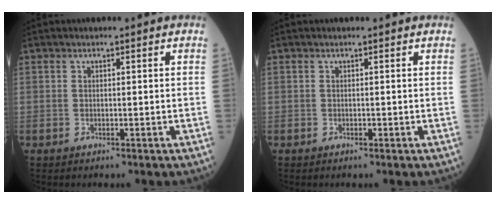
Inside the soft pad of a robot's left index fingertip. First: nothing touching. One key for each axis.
{"total": 0.0}